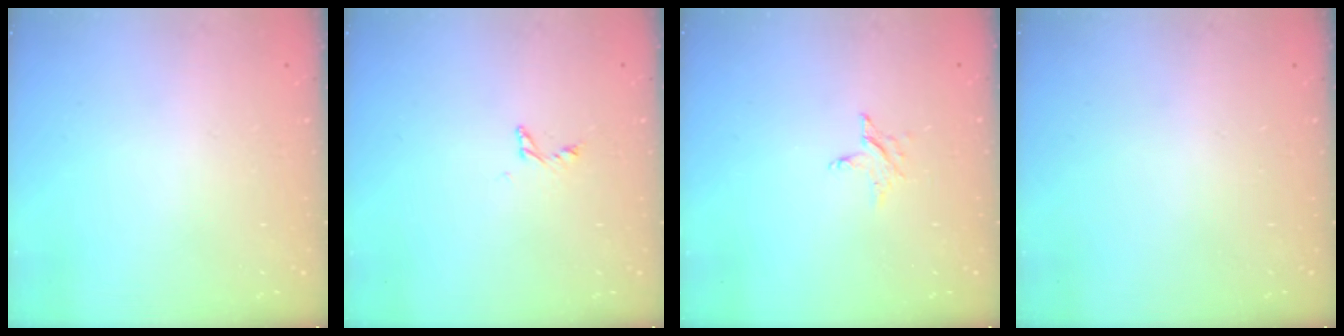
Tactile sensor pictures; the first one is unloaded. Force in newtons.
{"total": 3.1, "press": 3.1, "slide": 0.3}
{"total": 2.4, "press": 2.4, "slide": 0.1}
{"total": 0.0}